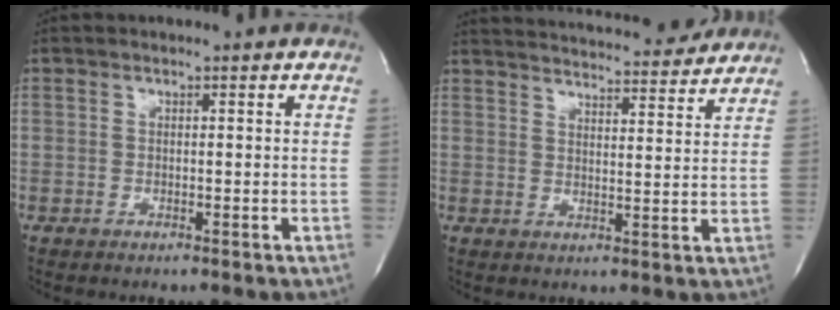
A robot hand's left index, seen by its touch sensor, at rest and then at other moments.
{"total": 19.2, "force": [18.2, 1.9, 5.6], "torque": [-0.088, -0.003, 0.240]}